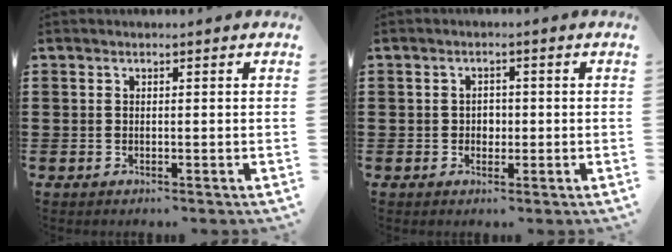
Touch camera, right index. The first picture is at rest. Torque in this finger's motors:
{"motor_torque": [0.05, -0.03, 0.02, 0.01]}